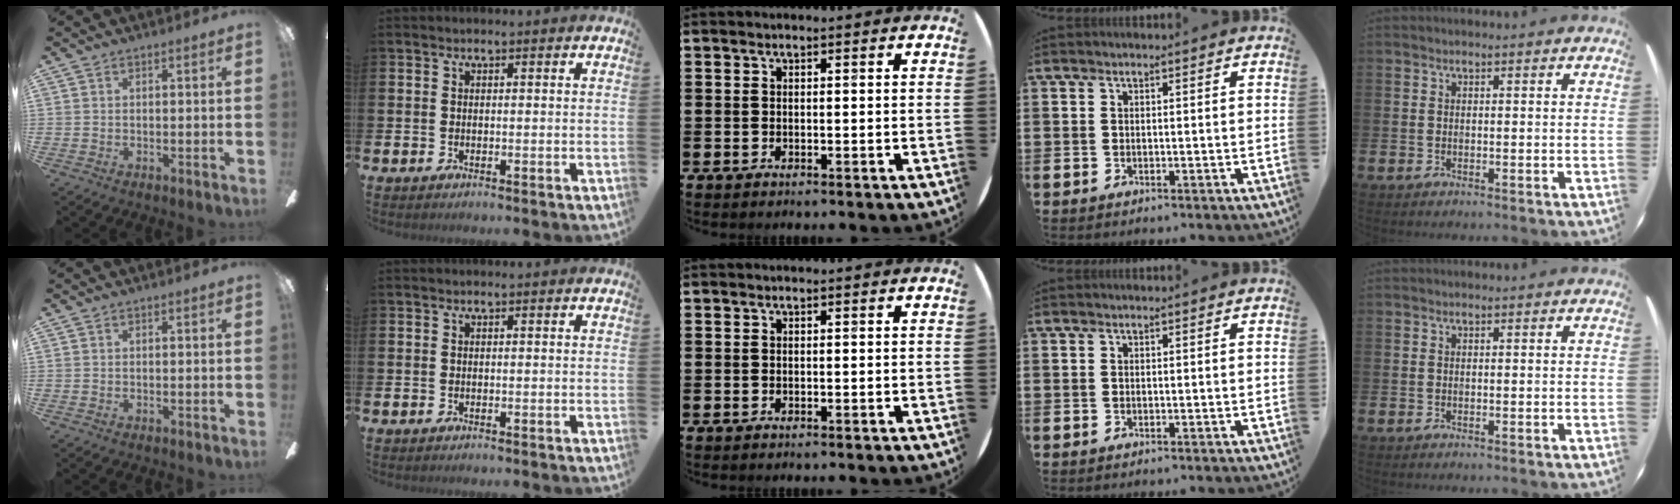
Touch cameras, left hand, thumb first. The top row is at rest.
{}